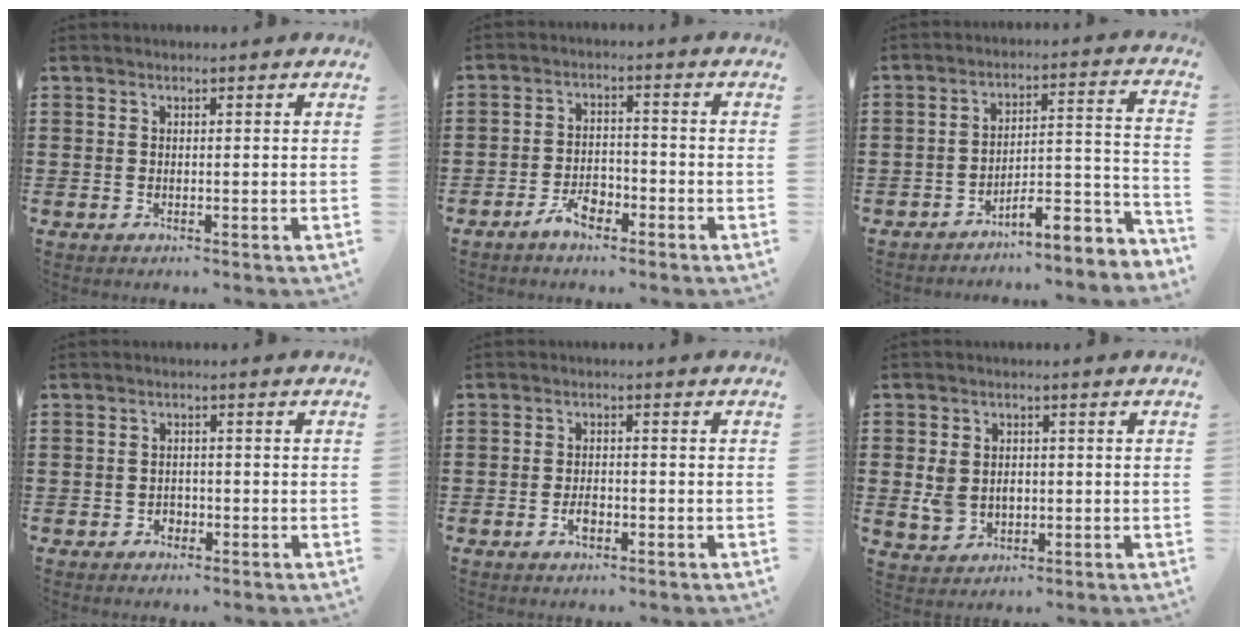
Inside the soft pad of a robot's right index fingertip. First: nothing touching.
{"total": 4.2, "force": [-3.1, 1.9, 2.2], "torque": [-0.041, 0.011, -0.060]}
{"total": 6.4, "force": [-5.2, 1.4, 3.4], "torque": [-0.054, -0.009, -0.102]}
{"total": 1.3, "force": [-0.8, 1.0, 0.3], "torque": [-0.011, -0.002, -0.018]}
{"total": 2.6, "force": [-1.0, 1.1, 2.1], "torque": [-0.040, 0.000, -0.018]}
{"total": 4.3, "force": [0.0, 3.5, 2.5], "torque": [-0.064, 0.009, -0.004]}